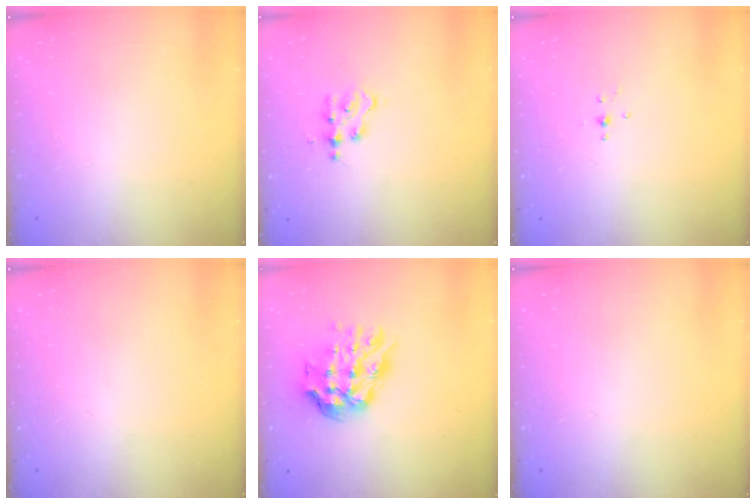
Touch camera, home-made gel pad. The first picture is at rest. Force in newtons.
{"total": 2.9, "press": 2.9, "slide": 0.2}
{"total": 2.1, "press": 1.9, "slide": 0.8}
{"total": 0.0}
{"total": 11.3, "press": 11.2, "slide": 1.3}
{"total": 0.0}